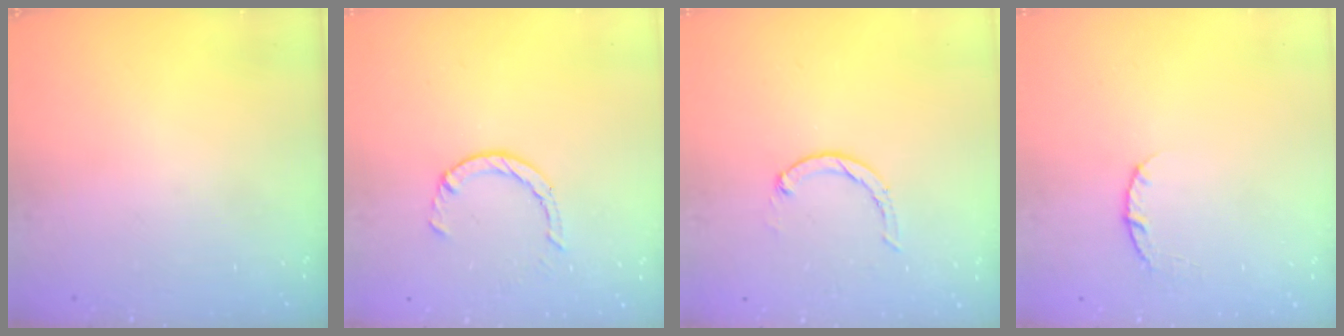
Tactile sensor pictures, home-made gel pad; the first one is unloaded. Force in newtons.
{"total": 3.4, "press": 3.4, "slide": 0.2}
{"total": 1.9, "press": 1.9, "slide": 0.3}
{"total": 3.8, "press": 3.8, "slide": 0.5}